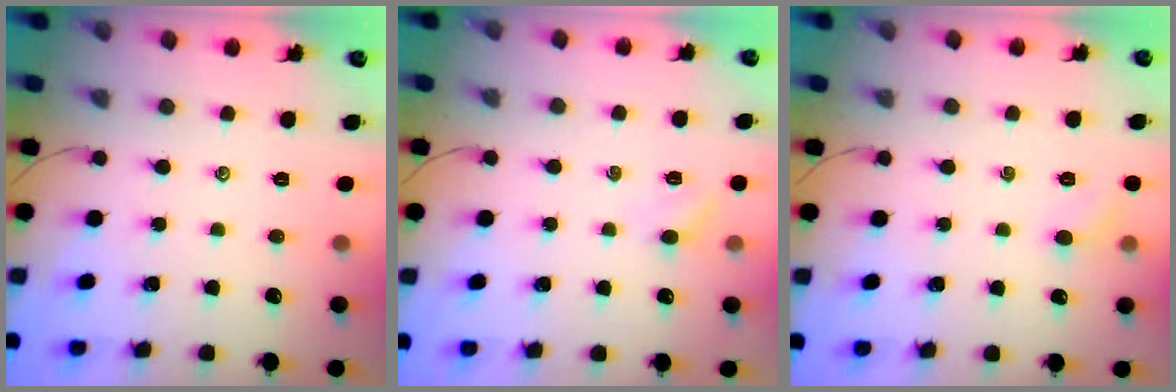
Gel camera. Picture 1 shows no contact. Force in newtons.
{"total": 3.1, "press": 2.9, "slide": 0.9}
{"total": 4.6, "press": 4.4, "slide": 1.4}